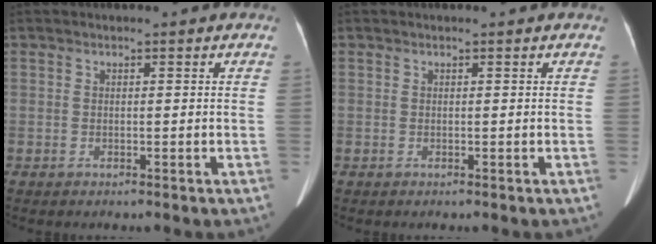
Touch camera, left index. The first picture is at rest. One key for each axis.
{"total": 0.0}